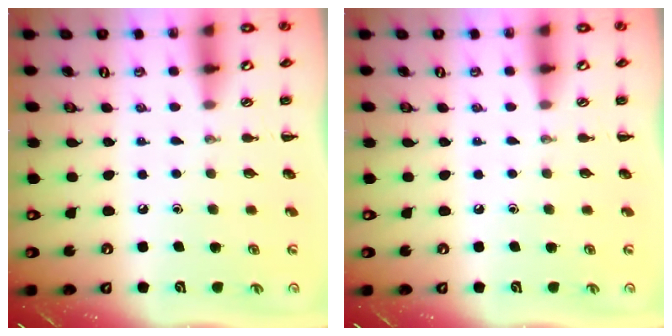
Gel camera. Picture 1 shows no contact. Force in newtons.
{"total": 0.0}